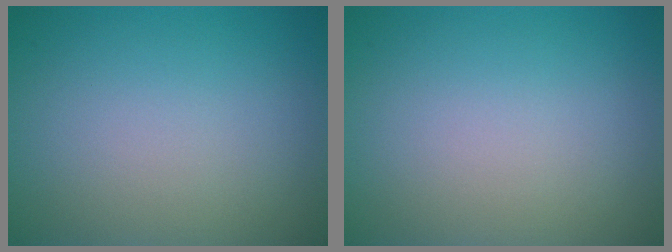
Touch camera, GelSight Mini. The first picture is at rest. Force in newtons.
{"total": 0.0}